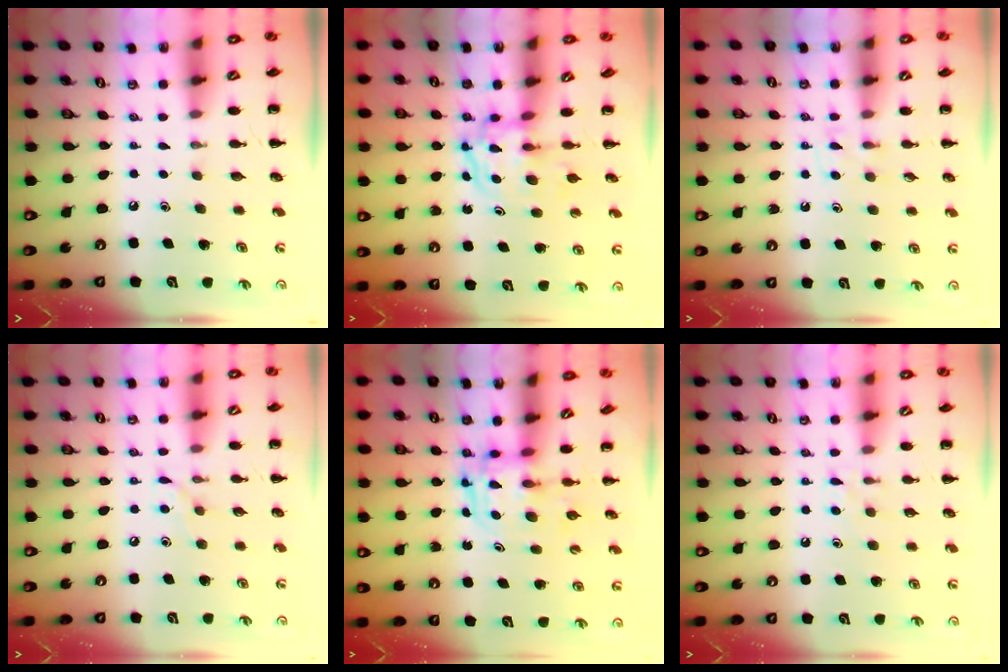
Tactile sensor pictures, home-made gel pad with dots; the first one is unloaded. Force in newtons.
{"total": 3.6, "press": 3.6, "slide": 0.4}
{"total": 4.8, "press": 4.6, "slide": 1.4}
{"total": 6.0, "press": 5.6, "slide": 2.1}
{"total": 3.2, "press": 3.1, "slide": 0.5}
{"total": 5.9, "press": 5.5, "slide": 2.0}